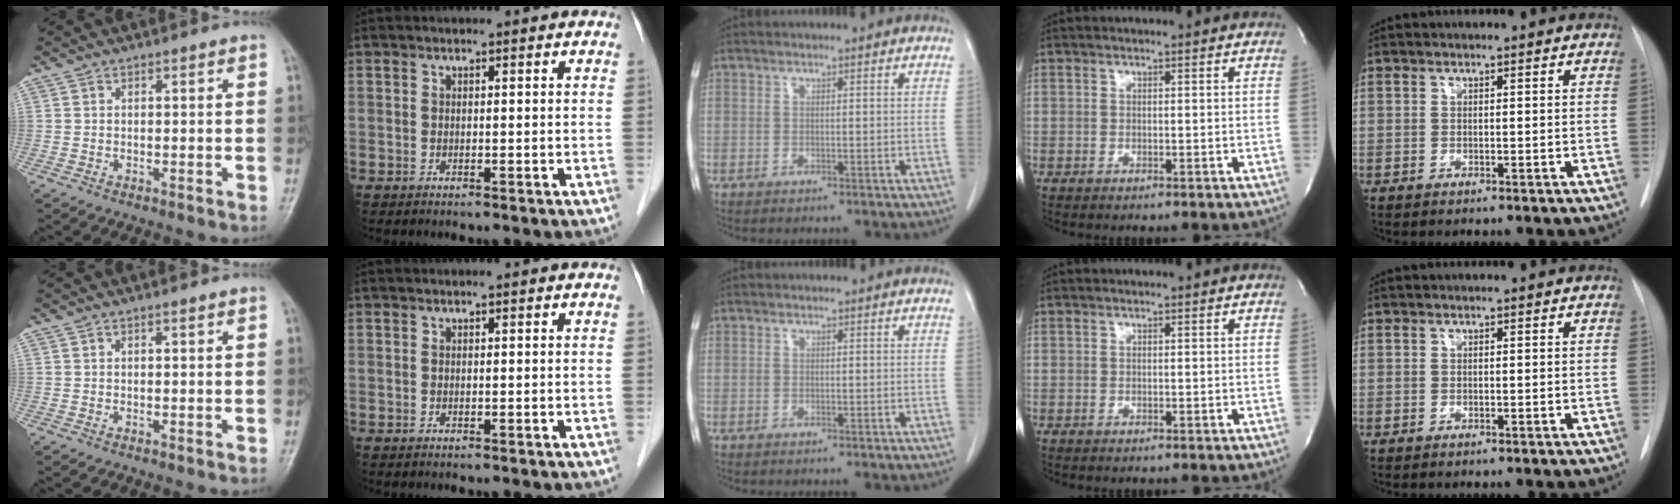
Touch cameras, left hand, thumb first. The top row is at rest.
{}